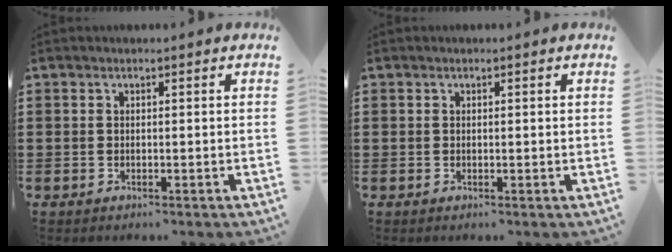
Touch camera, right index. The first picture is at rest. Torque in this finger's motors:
{"motor_torque": [-0.38, 0.36, -0.16, -0.06]}